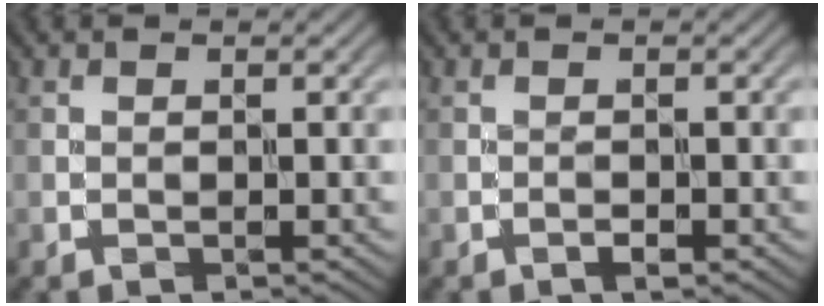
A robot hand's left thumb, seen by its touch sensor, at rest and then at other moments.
{"total": 0.8, "force": [-0.5, 0.2, 0.5], "torque": [-0.010, 0.002, -0.010]}